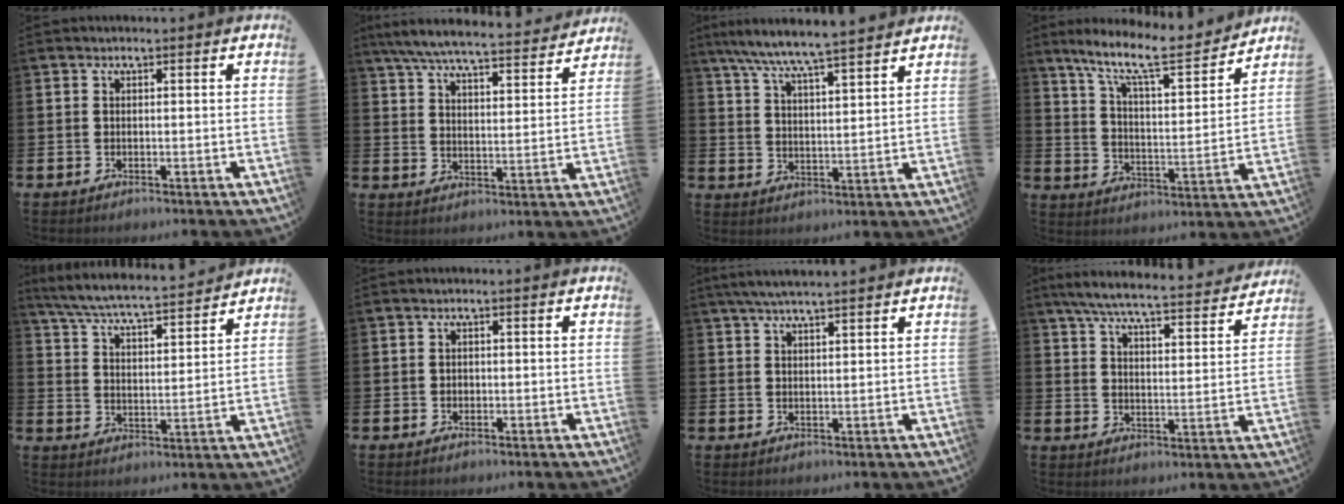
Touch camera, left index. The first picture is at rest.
{"total": 7.4, "force": [6.9, 0.7, 2.6], "torque": [-0.072, -0.048, 0.118]}
{"total": 7.3, "force": [7.0, -0.4, 2.1], "torque": [-0.071, -0.042, 0.123]}
{"total": 10.3, "force": [8.7, 1.7, 5.2], "torque": [-0.130, -0.052, 0.146]}
{"total": 6.5, "force": [6.2, 0.3, 1.9], "torque": [-0.066, -0.047, 0.106]}
{"total": 0.7, "force": [0.0, 0.7, 0.2], "torque": [0.008, 0.001, -0.005]}
{"total": 3.9, "force": [3.6, 0.0, 1.6], "torque": [-0.046, -0.001, 0.068]}
{"total": 7.2, "force": [6.6, 0.7, 2.8], "torque": [-0.075, -0.046, 0.112]}